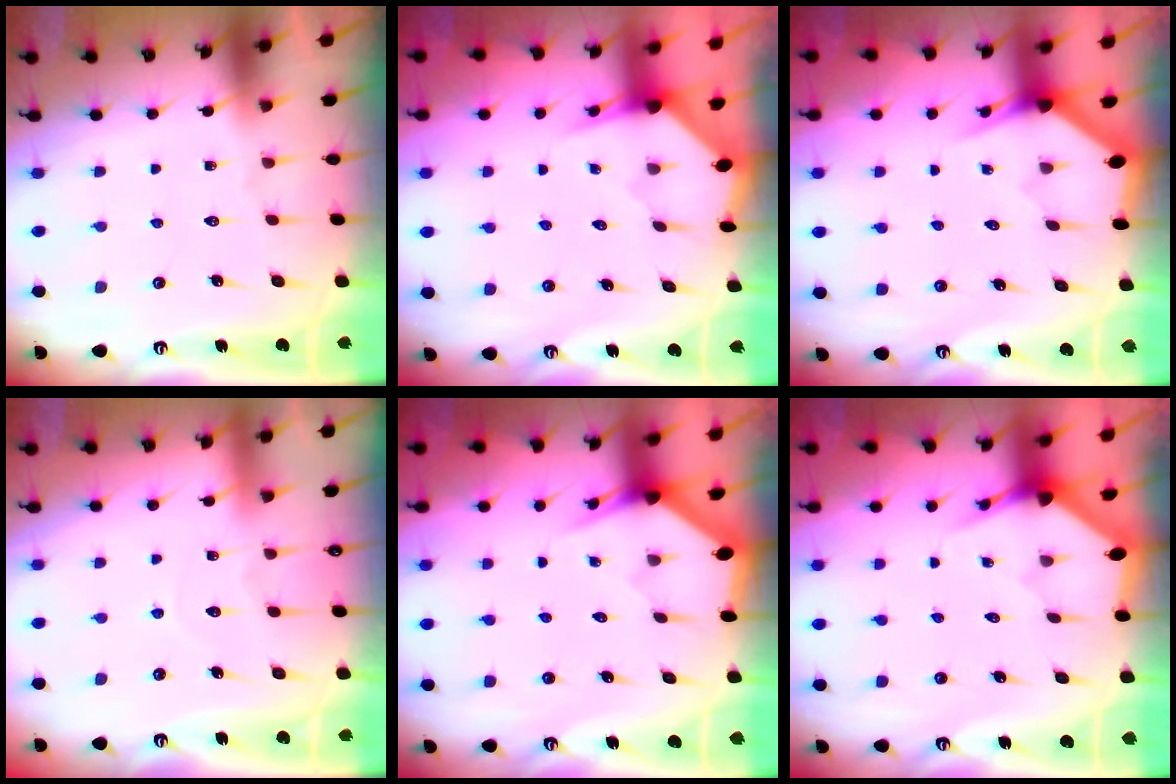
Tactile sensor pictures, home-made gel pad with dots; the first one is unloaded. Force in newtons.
{"total": 3.2, "press": 3.2, "slide": 0.3}
{"total": 3.1, "press": 3.1, "slide": 0.2}
{"total": 4.3, "press": 4.3, "slide": 0.3}
{"total": 3.1, "press": 3.1, "slide": 0.1}
{"total": 3.4, "press": 3.4, "slide": 0.1}